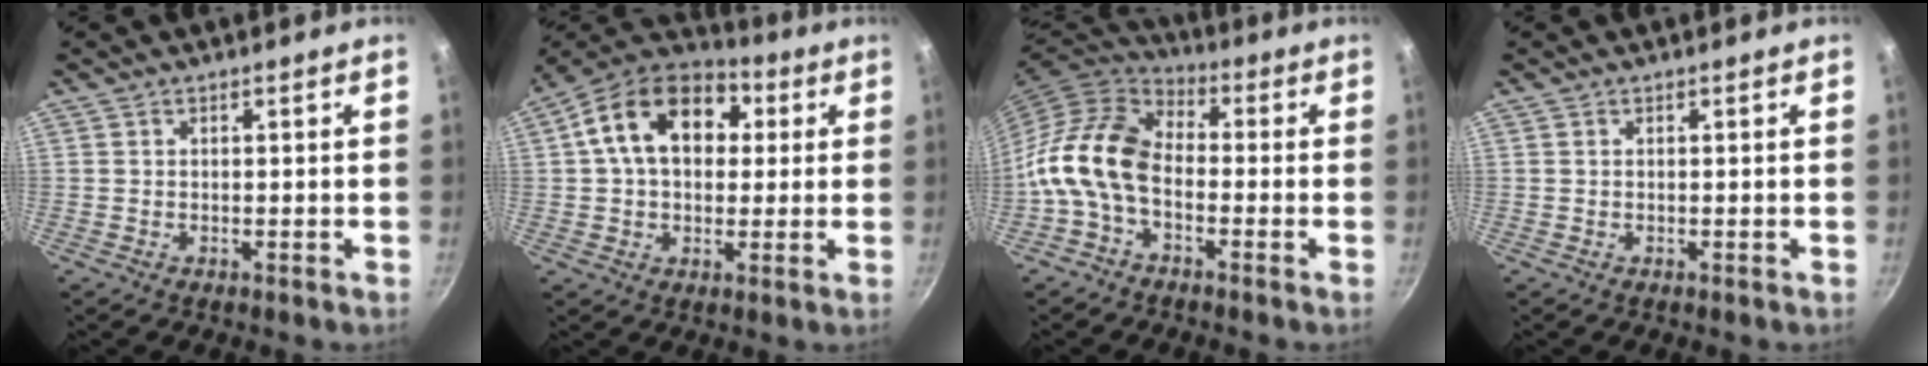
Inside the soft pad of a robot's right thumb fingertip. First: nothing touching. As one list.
[{"total": 17.8, "force": [4.0, 12.4, 12.1], "torque": [-0.178, 0.026, 0.046]}, {"total": 13.0, "force": [-3.0, 8.3, 9.6], "torque": [-0.171, 0.041, -0.081]}, {"total": 0.0}]